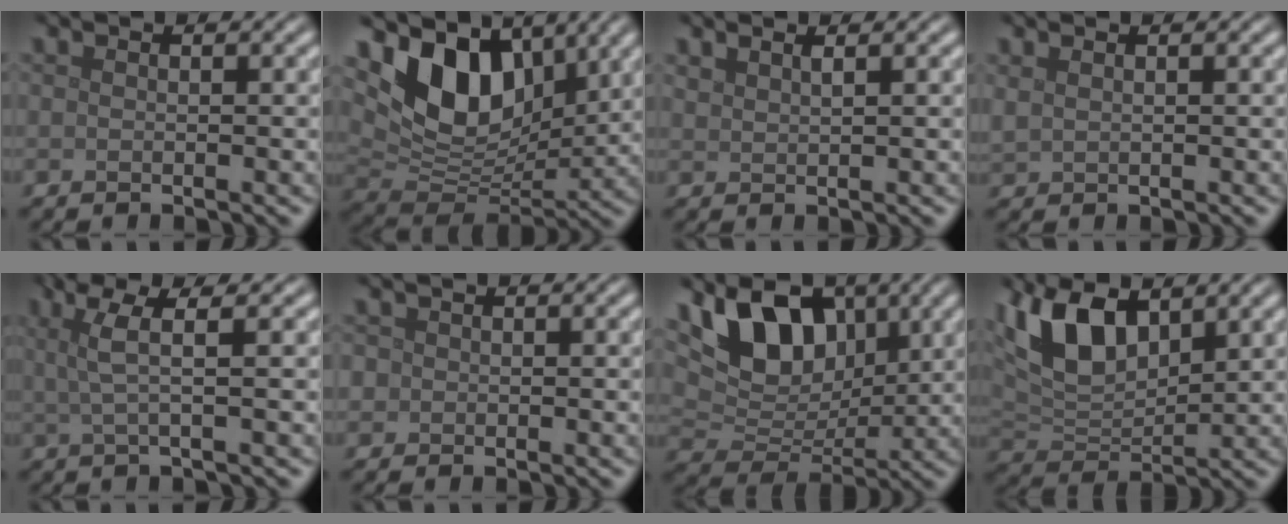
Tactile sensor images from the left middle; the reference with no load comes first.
{"total": 9.1, "force": [3.9, 5.8, 5.9], "torque": [-0.110, -0.012, 0.068]}
{"total": 0.9, "force": [0.7, 0.1, 0.4], "torque": [-0.015, -0.002, 0.016]}
{"total": 0.7, "force": [0.6, 0.3, 0.2], "torque": [-0.010, -0.001, 0.018]}
{"total": 3.1, "force": [0.7, 0.6, 3.0], "torque": [-0.054, 0.005, 0.011]}
{"total": 1.1, "force": [0.1, 1.1, 0.2], "torque": [0.005, -0.002, -0.002]}
{"total": 7.2, "force": [2.8, 4.7, 4.8], "torque": [-0.088, -0.009, 0.042]}
{"total": 7.7, "force": [3.6, 4.0, 5.5], "torque": [-0.117, 0.005, 0.063]}